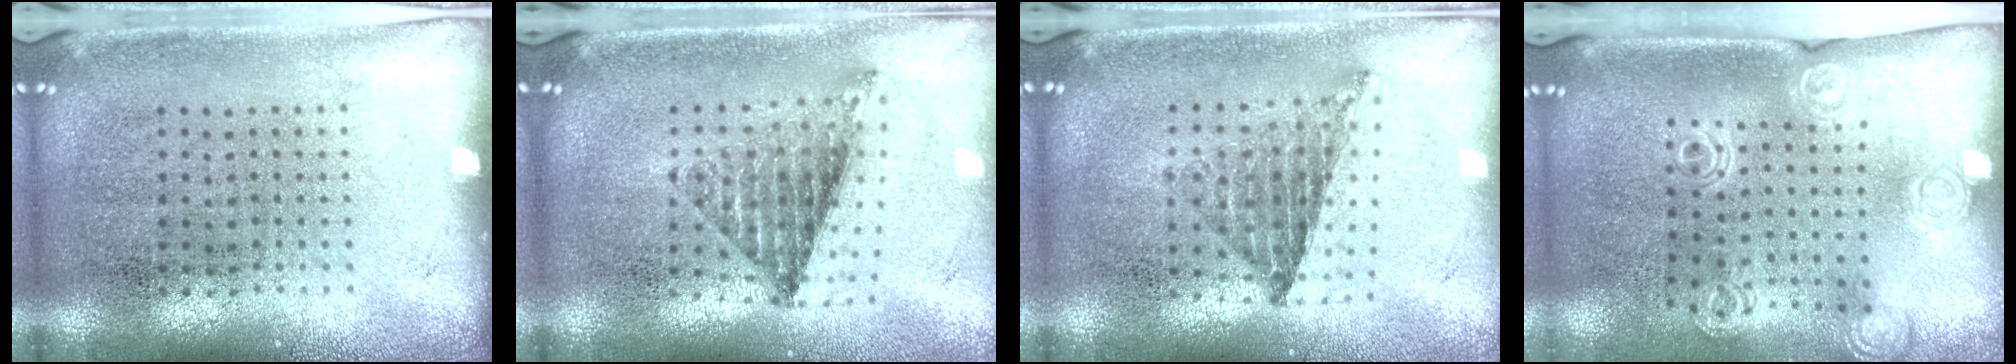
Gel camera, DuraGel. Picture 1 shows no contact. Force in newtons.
{"total": 1.0, "press": 1.0, "slide": 0.2}
{"total": 0.7, "press": 0.7, "slide": 0.1}
{"total": 1.4, "press": 1.4, "slide": 0.4}